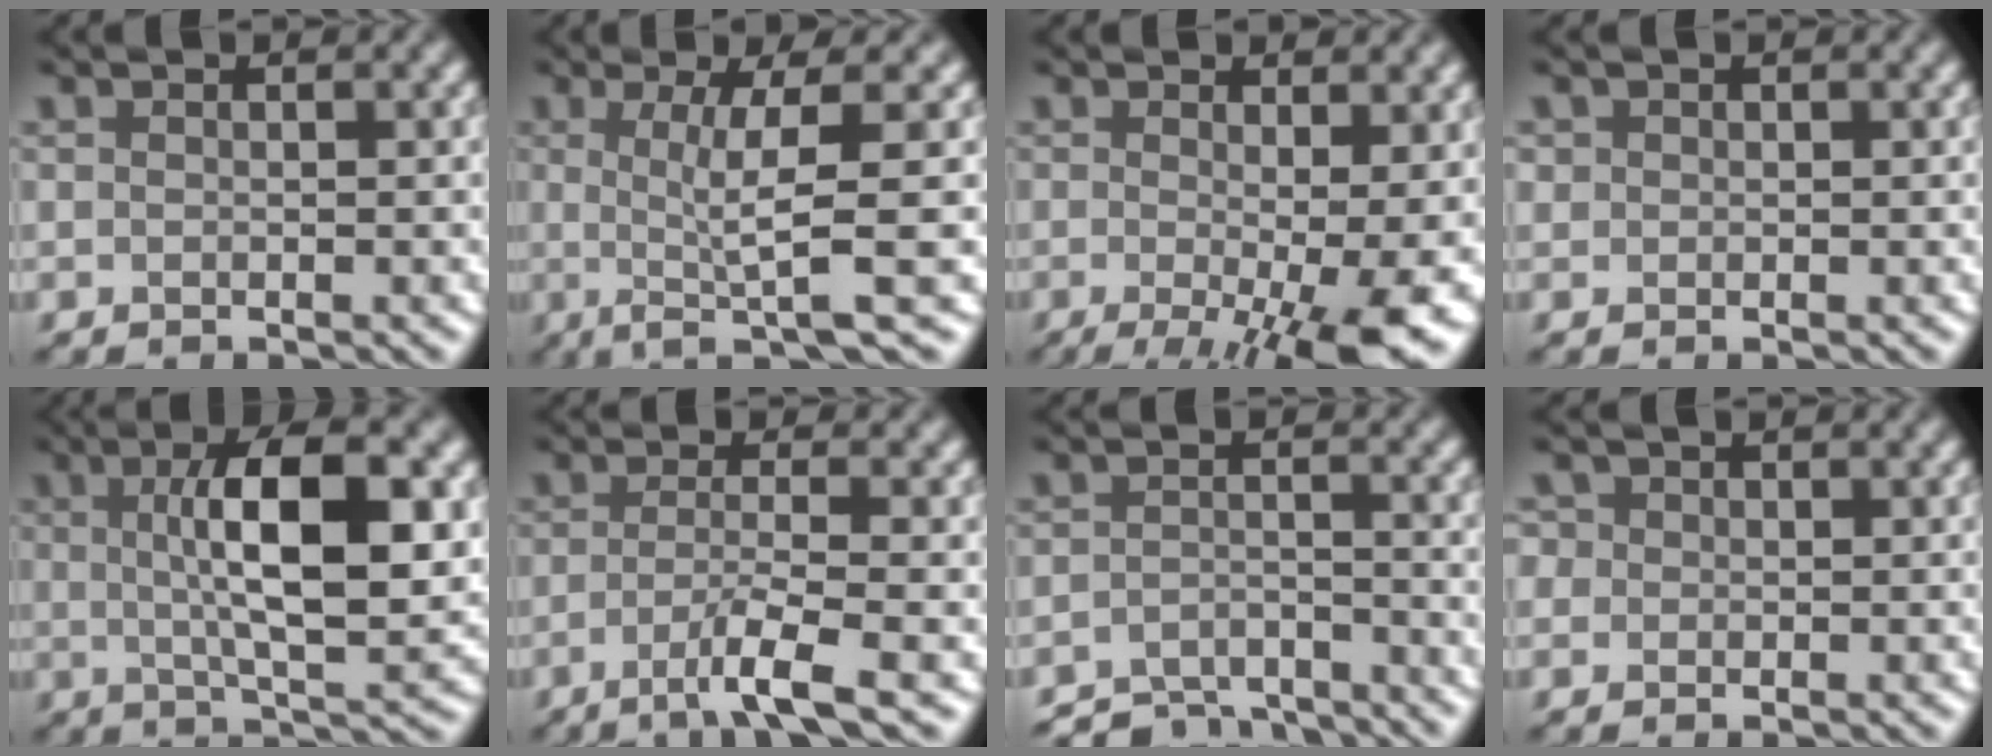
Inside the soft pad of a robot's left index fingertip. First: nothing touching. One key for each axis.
{"total": 6.1, "fx": -0.8, "fy": 0.7, "fz": 6.0, "tx": -0.101, "ty": -0.001, "tz": -0.018}
{"total": 8.9, "fx": -1.9, "fy": 2.3, "fz": 8.4, "tx": -0.114, "ty": -0.015, "tz": -0.023}
{"total": 0.6, "fx": 0.1, "fy": 0.6, "fz": 0.1, "tx": 0.000, "ty": -0.004, "tz": 0.002}
{"total": 9.5, "fx": 1.2, "fy": 3.1, "fz": 8.9, "tx": -0.139, "ty": 0.004, "tz": 0.015}
{"total": 3.9, "fx": -2.0, "fy": 0.3, "fz": 3.4, "tx": -0.056, "ty": -0.001, "tz": -0.052}
{"total": 5.4, "fx": -5.2, "fy": 1.1, "fz": 0.9, "tx": -0.015, "ty": -0.009, "tz": -0.090}
{"total": 2.5, "fx": 0.9, "fy": 2.0, "fz": 1.1, "tx": -0.033, "ty": 0.007, "tz": 0.015}